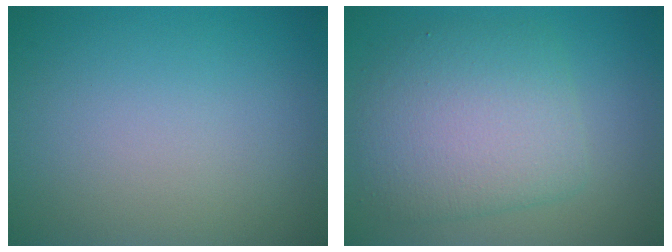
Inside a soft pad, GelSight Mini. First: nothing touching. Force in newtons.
{"total": 6.1, "press": 6.1, "slide": 0.2}